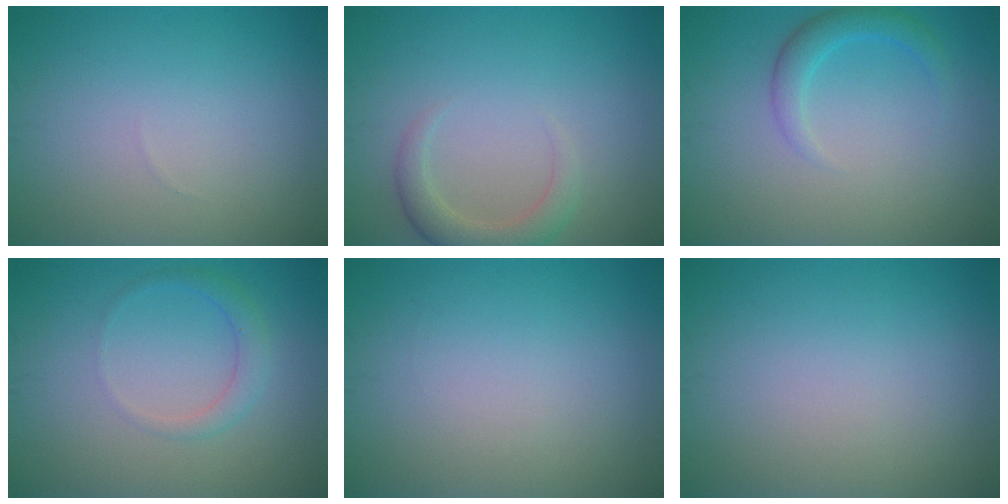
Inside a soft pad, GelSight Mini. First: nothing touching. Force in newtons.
{"total": 2.8, "press": 2.8, "slide": 0.4}
{"total": 2.3, "press": 2.3, "slide": 0.1}
{"total": 1.8, "press": 1.8, "slide": 0.1}
{"total": 0.0}
{"total": 0.0}